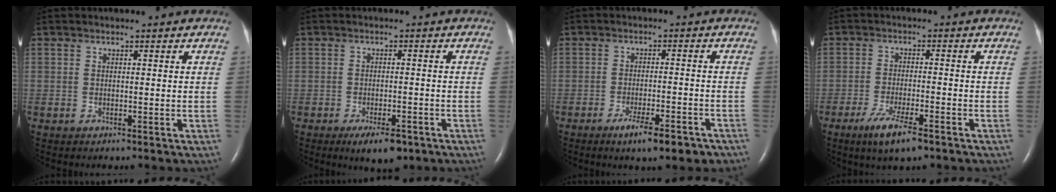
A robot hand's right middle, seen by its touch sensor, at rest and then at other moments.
{"total": 5.4, "force": [-3.5, 1.8, 3.7], "torque": [-0.059, -0.006, -0.047]}
{"total": 7.2, "force": [-5.0, 1.3, 5.0], "torque": [-0.071, -0.007, -0.069]}
{"total": 6.5, "force": [-4.2, 1.0, 4.9], "torque": [-0.099, -0.013, -0.070]}